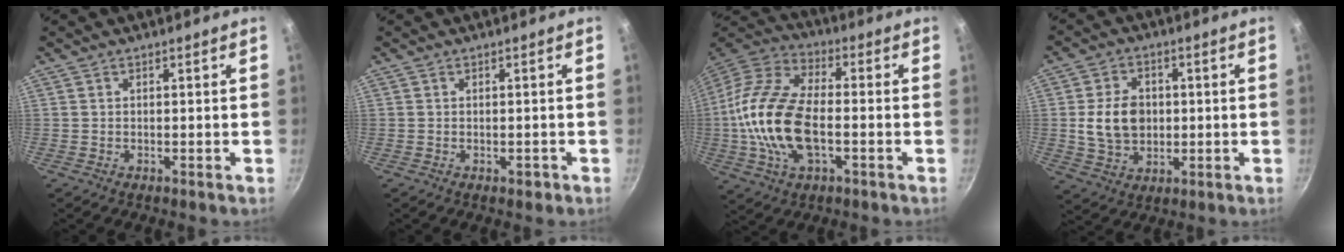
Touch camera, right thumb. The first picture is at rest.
{"total": 1.3, "force": [-0.6, 0.8, 0.9], "torque": [-0.009, 0.005, -0.007]}
{"total": 19.7, "force": [-2.6, 10.3, 16.6], "torque": [-0.327, 0.033, -0.064]}
{"total": 9.8, "force": [0.4, 7.5, 6.3], "torque": [-0.092, 0.003, 0.008]}